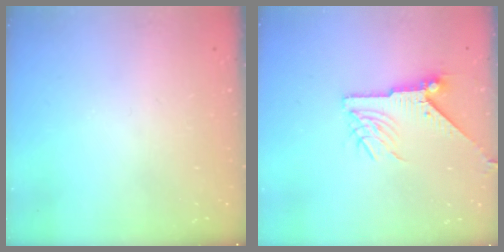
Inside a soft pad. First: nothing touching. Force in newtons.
{"total": 9.0, "press": 9.0, "slide": 0.4}